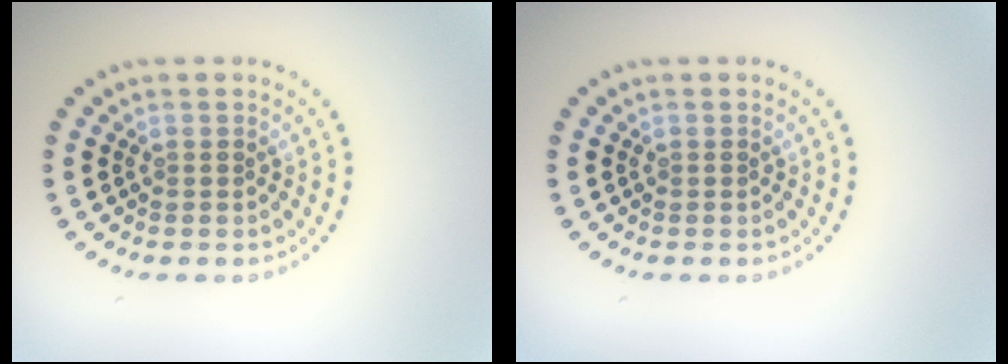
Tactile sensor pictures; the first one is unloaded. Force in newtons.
{"total": 0.0}